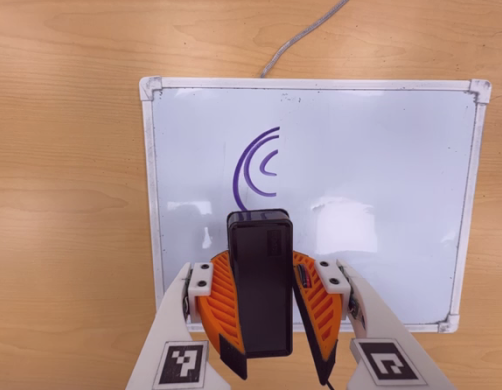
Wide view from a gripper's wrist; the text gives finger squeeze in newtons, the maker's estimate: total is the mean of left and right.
{"total": 11.4, "left": 11.3, "right": 11.6}